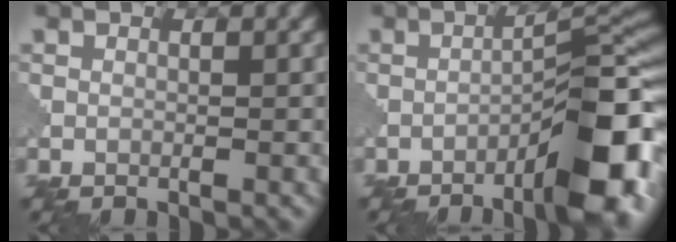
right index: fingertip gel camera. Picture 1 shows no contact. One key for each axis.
{"total": 9.9, "fx": -5.5, "fy": 2.3, "fz": 8.0, "tx": -0.109, "ty": 0.012, "tz": -0.077}